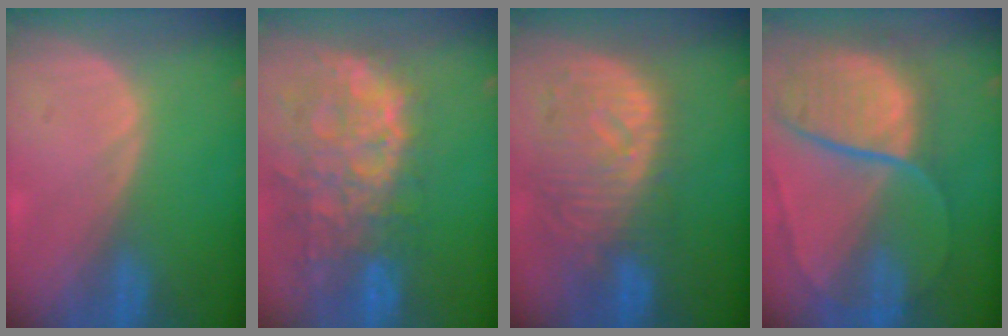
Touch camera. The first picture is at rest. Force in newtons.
{"total": 13.7, "press": 11.2, "slide": 7.9}
{"total": 11.1, "press": 9.7, "slide": 5.3}
{"total": 10.9, "press": 9.0, "slide": 6.1}